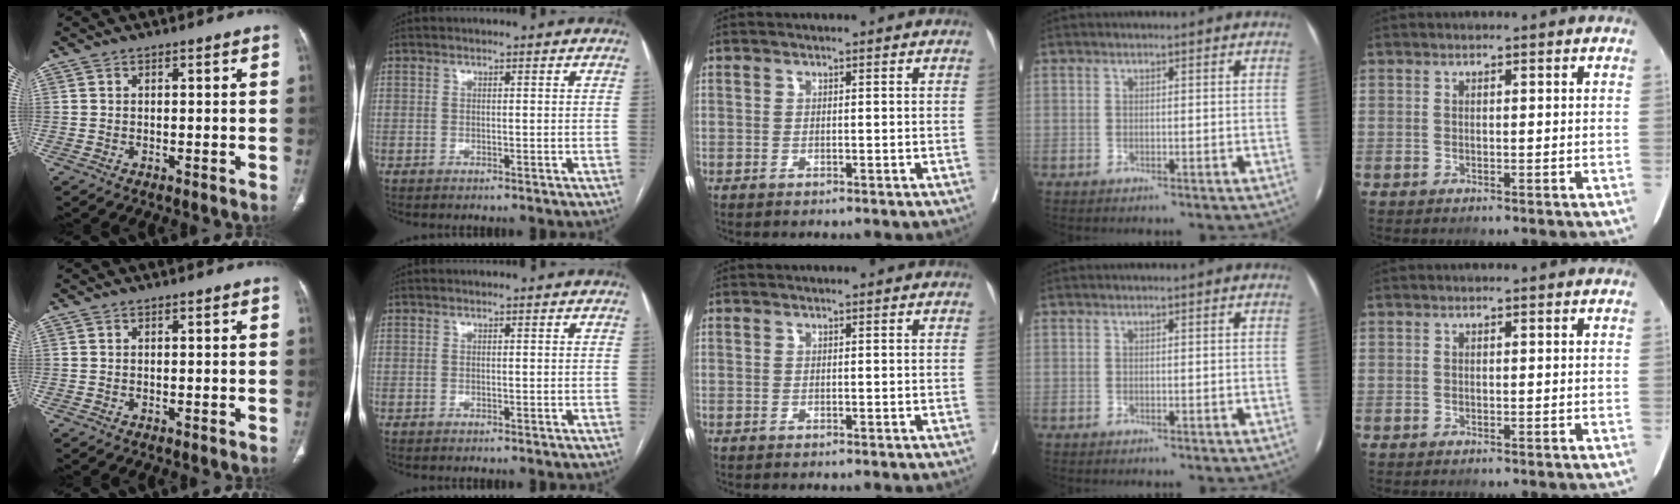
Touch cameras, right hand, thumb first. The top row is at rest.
{}